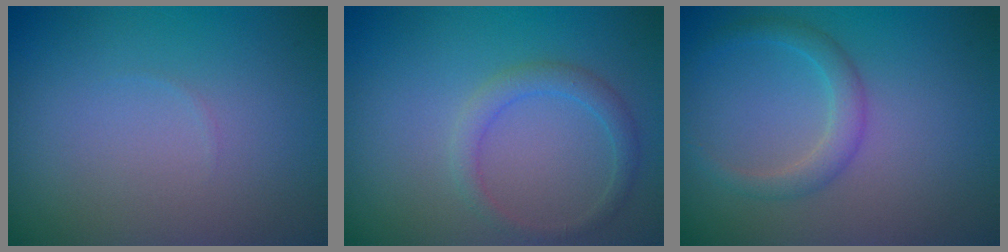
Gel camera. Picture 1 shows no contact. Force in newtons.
{"total": 2.0, "press": 2.0, "slide": 0.1}
{"total": 2.2, "press": 2.2, "slide": 0.1}